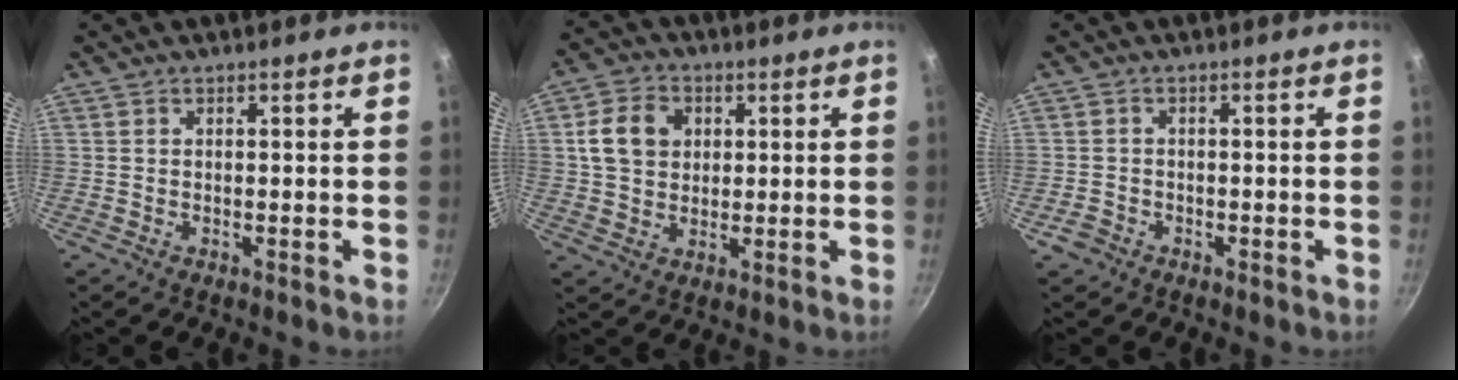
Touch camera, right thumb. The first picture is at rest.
{"total": 9.2, "force": [2.1, 7.2, 5.3], "torque": [-0.080, 0.003, 0.036]}
{"total": 2.0, "force": [-1.2, 1.5, 0.5], "torque": [-0.006, 0.005, -0.024]}